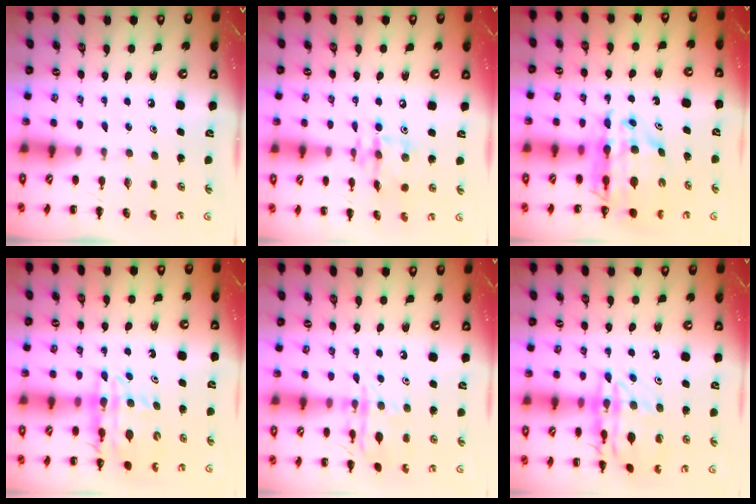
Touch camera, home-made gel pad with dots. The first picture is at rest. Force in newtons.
{"total": 11.4, "press": 11.4, "slide": 1.4}
{"total": 11.9, "press": 11.4, "slide": 3.2}
{"total": 12.2, "press": 11.7, "slide": 3.5}
{"total": 13.0, "press": 13.0, "slide": 0.7}
{"total": 16.8, "press": 16.8, "slide": 1.2}